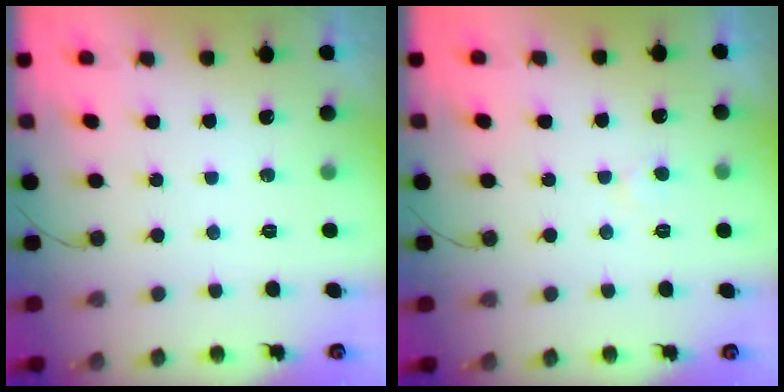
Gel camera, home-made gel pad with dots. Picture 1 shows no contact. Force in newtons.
{"total": 3.7, "press": 3.7, "slide": 0.4}